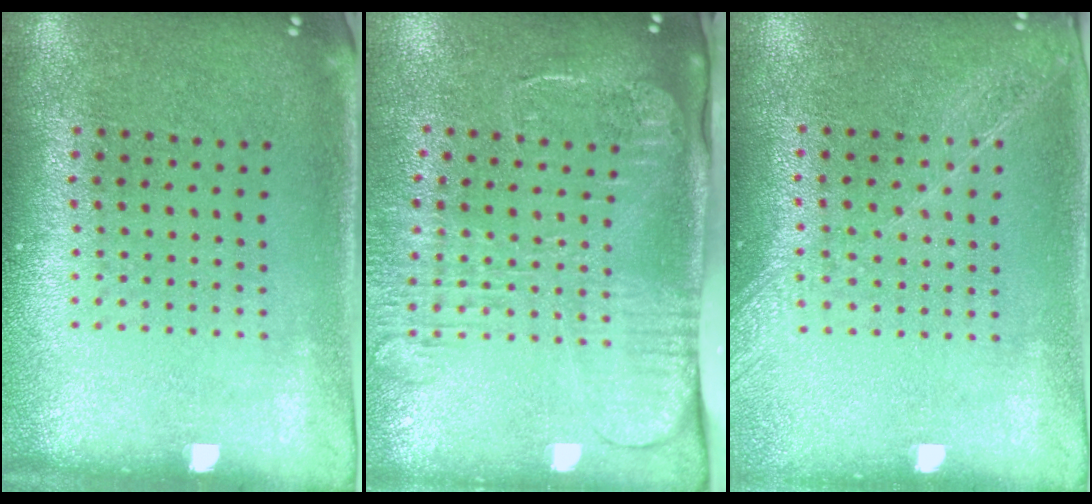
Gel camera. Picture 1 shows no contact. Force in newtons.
{"total": 2.6, "press": 2.1, "slide": 1.7}
{"total": 1.3, "press": 1.3, "slide": 0.4}